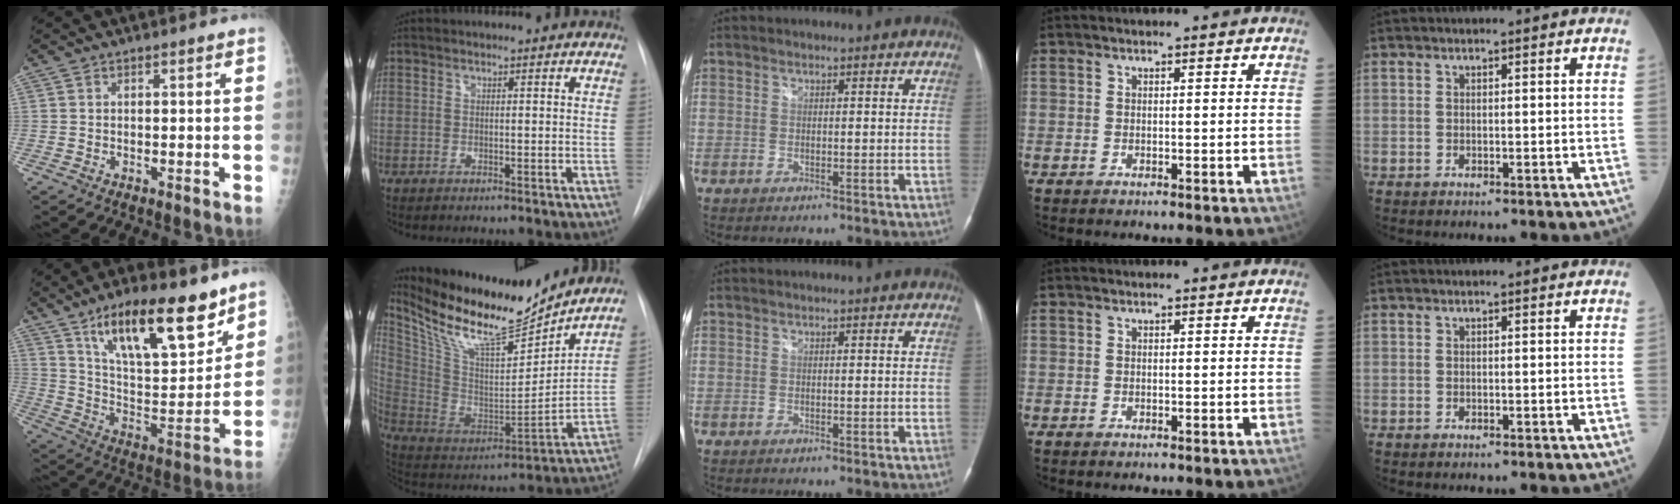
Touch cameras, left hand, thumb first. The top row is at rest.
{"thumb": {"total": 21.6, "force": [14.0, 7.4, 14.7], "torque": [-0.198, -0.066, 0.241]}, "index": {"total": 19.3, "force": [16.8, 2.8, 9.1], "torque": [-0.185, -0.015, 0.304]}}